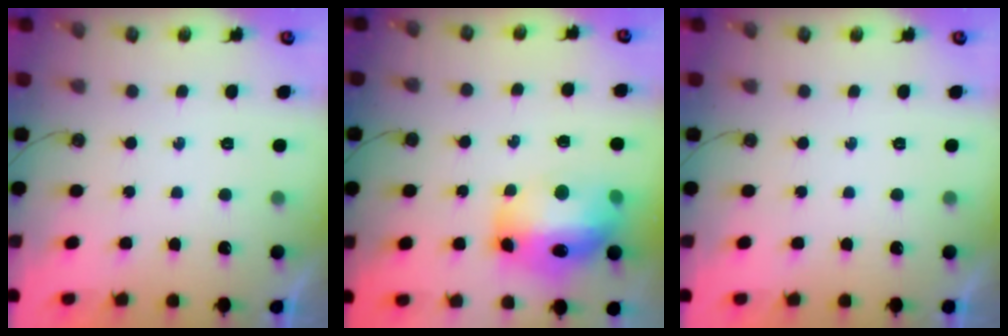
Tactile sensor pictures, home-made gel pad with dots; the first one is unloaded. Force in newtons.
{"total": 16.4, "press": 16.3, "slide": 1.3}
{"total": 0.0}